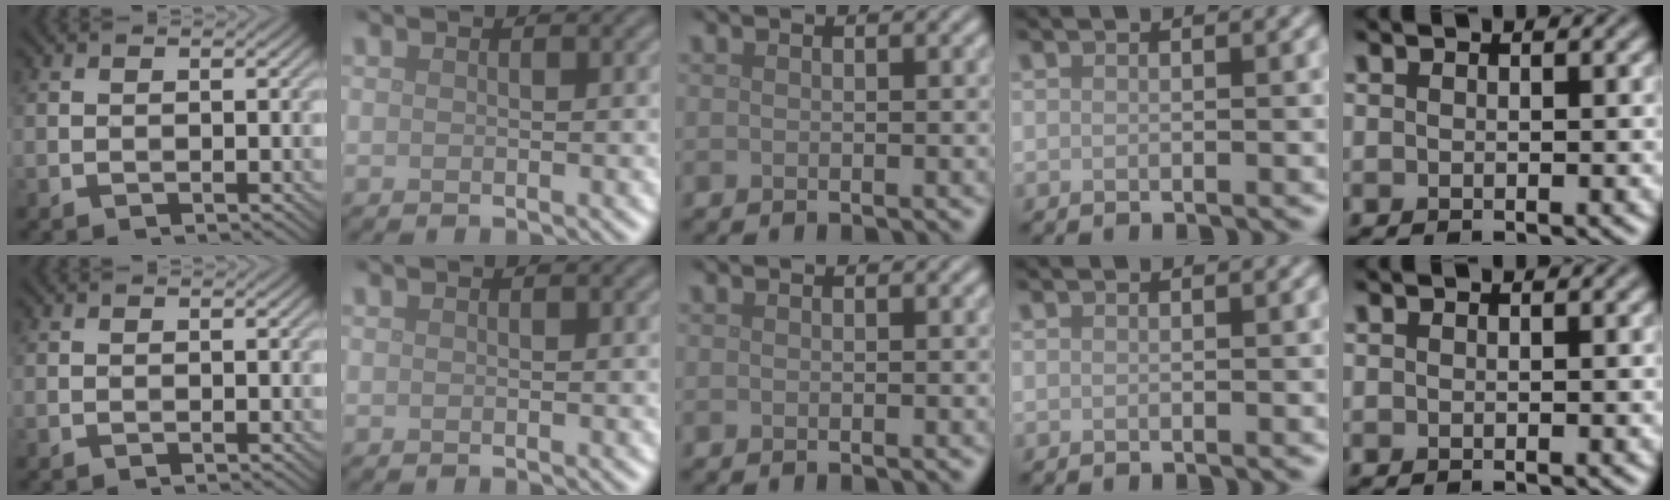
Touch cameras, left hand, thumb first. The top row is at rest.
{}